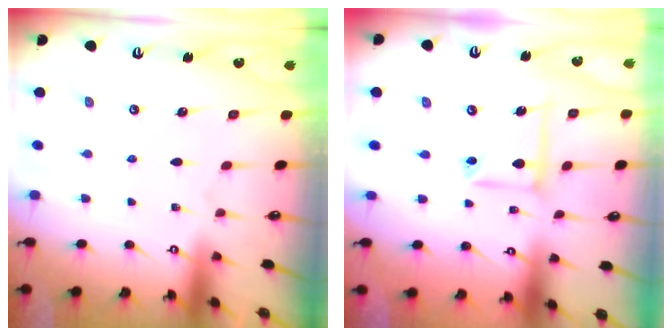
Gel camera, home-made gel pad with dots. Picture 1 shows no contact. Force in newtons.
{"total": 9.1, "press": 9.0, "slide": 1.2}